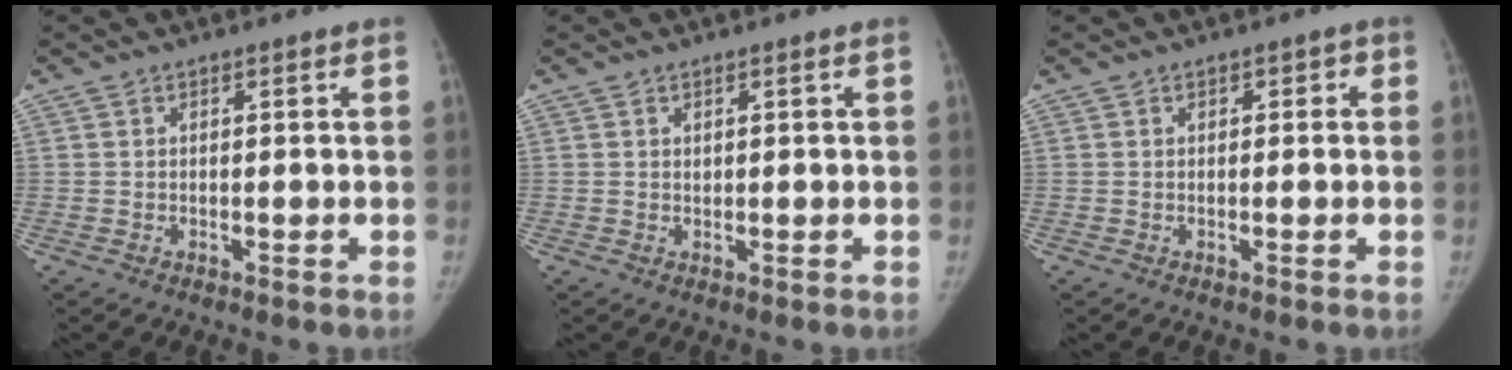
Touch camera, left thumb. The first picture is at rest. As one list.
[{"total": 0.6, "force": [0.3, 0.4, 0.3], "torque": [0.001, 0.000, 0.004]}, {"total": 1.1, "force": [0.2, 0.9, 0.6], "torque": [0.007, 0.005, -0.002]}]